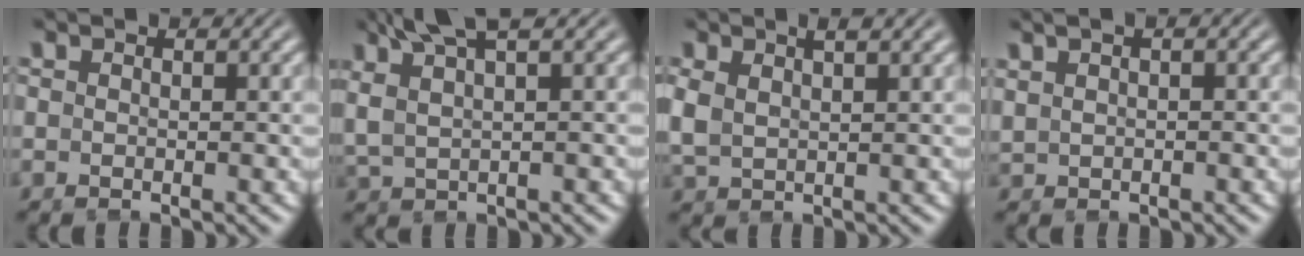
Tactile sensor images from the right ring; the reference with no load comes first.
{"total": 5.4, "force": [3.5, 2.4, 3.3], "torque": [-0.067, 0.023, 0.048]}
{"total": 1.8, "force": [1.0, 0.7, 1.3], "torque": [-0.032, 0.000, 0.029]}
{"total": 1.6, "force": [1.2, 0.4, 1.1], "torque": [-0.015, 0.018, 0.017]}